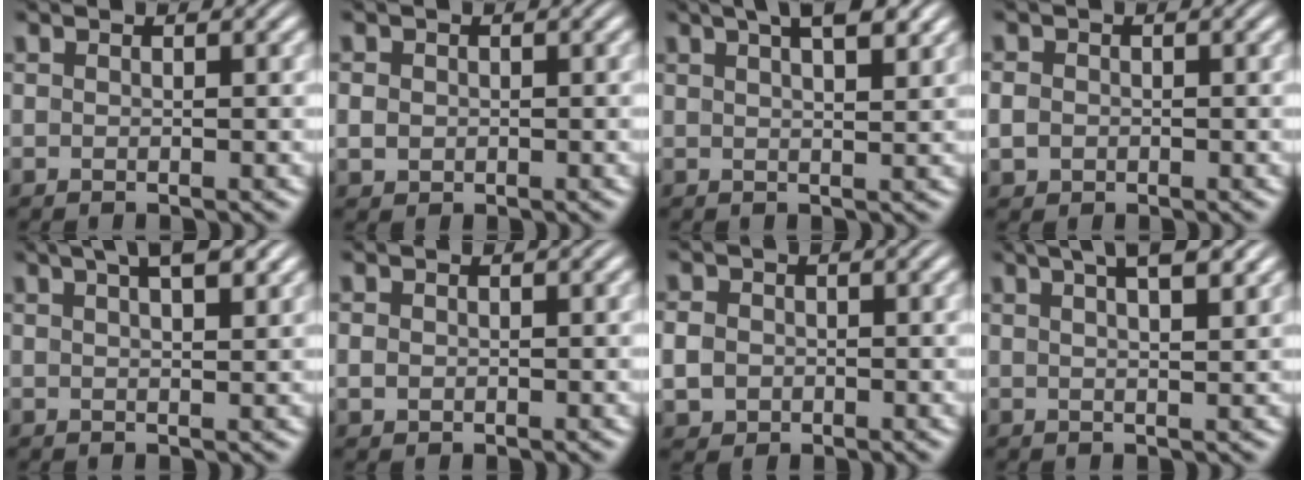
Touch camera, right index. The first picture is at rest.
{"total": 1.6, "force": [-0.1, 1.4, 0.6], "torque": [-0.023, -0.009, 0.003]}
{"total": 5.4, "force": [3.3, 1.7, 4.0], "torque": [-0.052, 0.014, 0.048]}
{"total": 2.4, "force": [-0.4, 2.2, 0.8], "torque": [-0.033, -0.010, -0.004]}
{"total": 5.1, "force": [2.9, 1.7, 3.9], "torque": [-0.048, 0.013, 0.041]}
{"total": 0.9, "force": [-0.1, 0.8, 0.4], "torque": [-0.016, -0.006, 0.003]}
{"total": 3.3, "force": [-0.5, 3.0, 1.2], "torque": [-0.039, -0.013, -0.006]}
{"total": 5.5, "force": [3.3, 1.7, 4.0], "torque": [-0.054, 0.016, 0.047]}